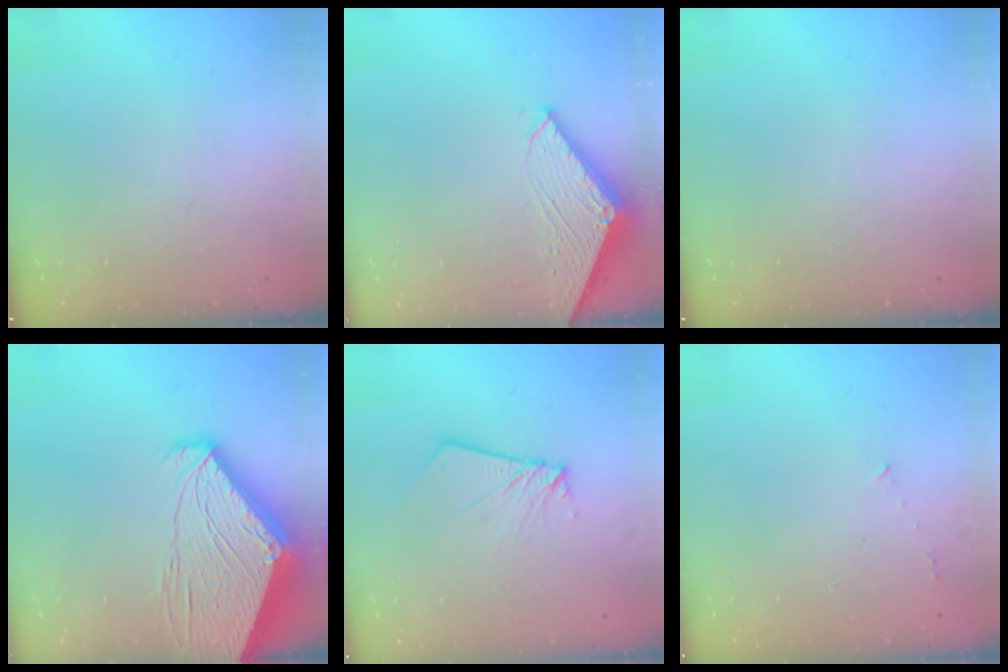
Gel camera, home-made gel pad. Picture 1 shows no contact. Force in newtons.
{"total": 2.8, "press": 2.8, "slide": 0.3}
{"total": 0.0}
{"total": 12.6, "press": 12.6, "slide": 1.2}
{"total": 6.4, "press": 6.3, "slide": 0.8}
{"total": 3.9, "press": 3.9, "slide": 0.5}